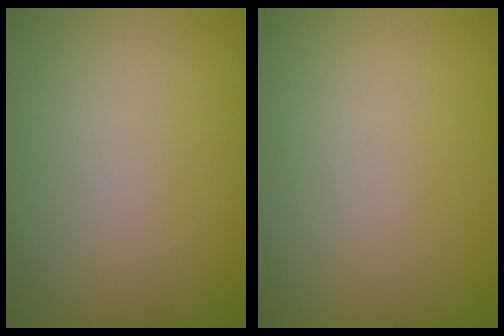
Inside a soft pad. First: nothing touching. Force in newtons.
{"total": 0.0}